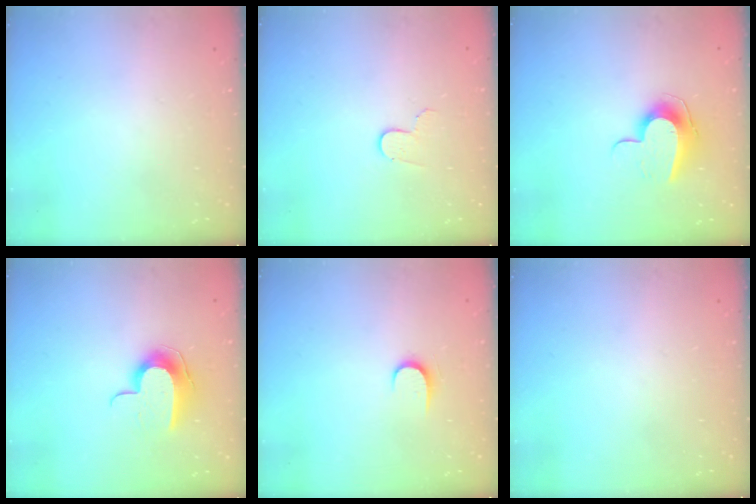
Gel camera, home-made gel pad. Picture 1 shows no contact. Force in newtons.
{"total": 3.8, "press": 3.8, "slide": 0.3}
{"total": 9.7, "press": 9.7, "slide": 1.0}
{"total": 9.8, "press": 9.8, "slide": 0.7}
{"total": 5.4, "press": 5.4, "slide": 0.7}
{"total": 0.0}